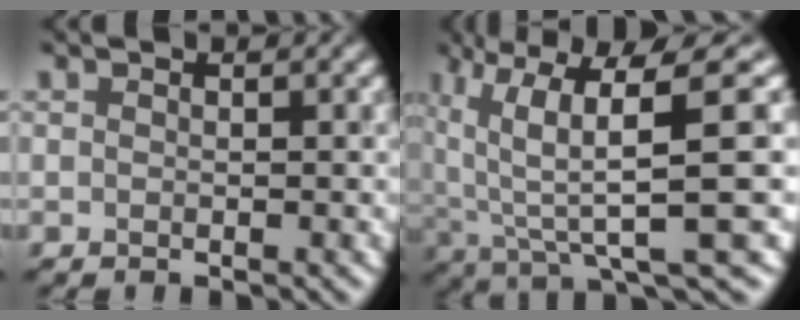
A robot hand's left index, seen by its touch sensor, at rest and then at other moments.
{"total": 9.5, "force": [2.6, 1.6, 9.0], "torque": [-0.145, 0.014, 0.059]}